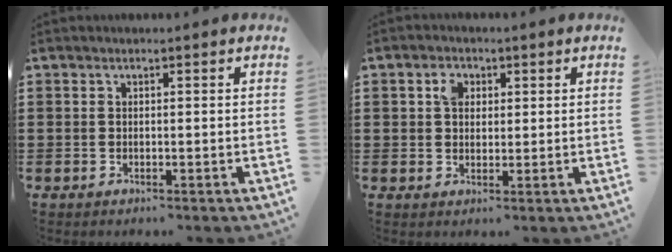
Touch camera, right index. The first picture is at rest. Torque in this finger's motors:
{"motor_torque": [0.09, -0.02, 0.09, 0.04]}